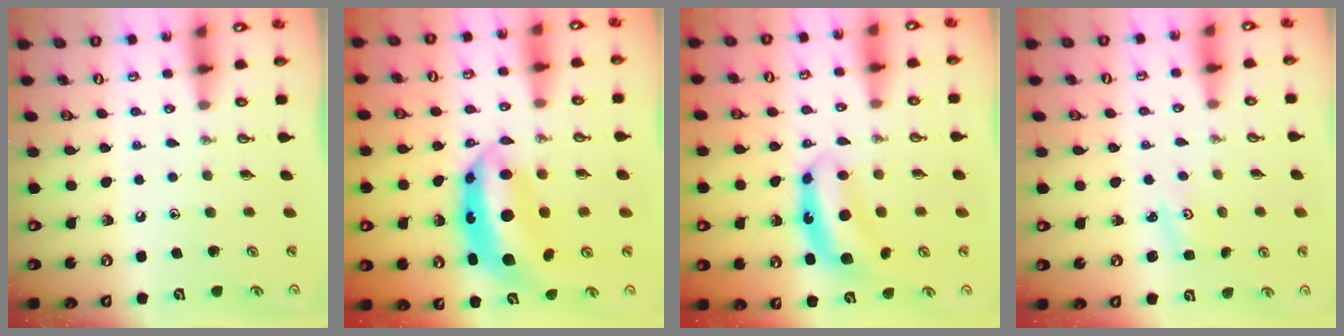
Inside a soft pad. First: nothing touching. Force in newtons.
{"total": 9.1, "press": 9.0, "slide": 1.0}
{"total": 7.8, "press": 7.8, "slide": 0.4}
{"total": 1.0, "press": 0.9, "slide": 0.2}